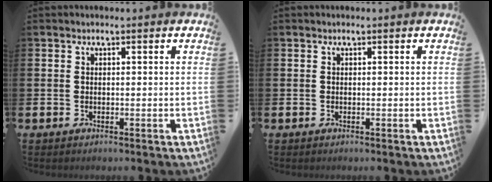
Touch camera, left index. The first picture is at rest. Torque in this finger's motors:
{"motor_torque": [-0.13, 0.14, 0.01, -0.01]}